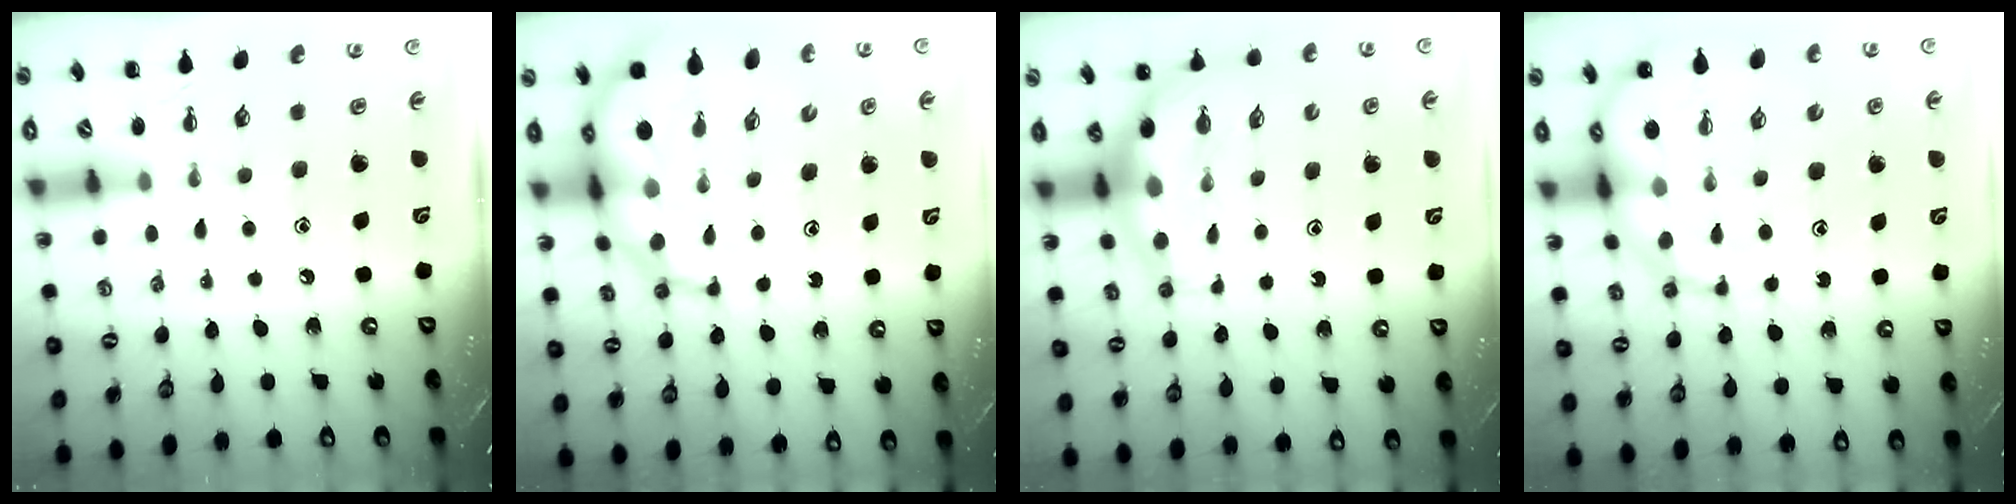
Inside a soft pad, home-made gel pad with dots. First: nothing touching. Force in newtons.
{"total": 13.6, "press": 13.2, "slide": 3.6}
{"total": 6.9, "press": 6.7, "slide": 1.6}
{"total": 14.0, "press": 13.5, "slide": 3.7}